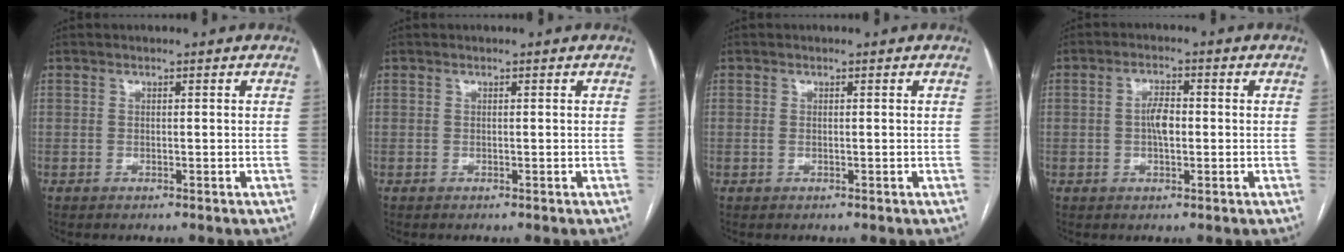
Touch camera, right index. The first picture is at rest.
{"total": 0.0}
{"total": 0.5, "force": [-0.1, 0.3, 0.5], "torque": [-0.012, 0.000, 0.000]}
{"total": 3.6, "force": [-0.2, 1.4, 3.3], "torque": [-0.061, 0.007, -0.004]}